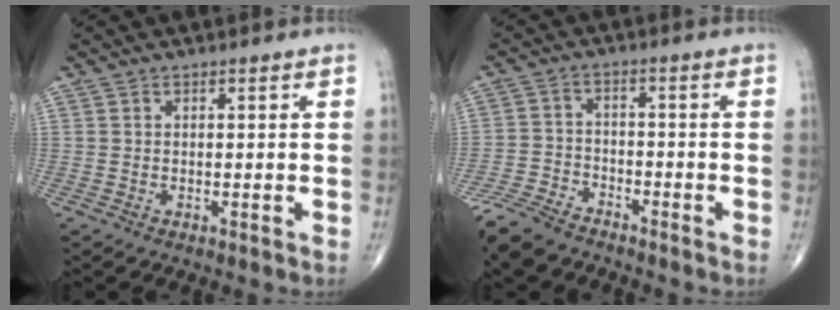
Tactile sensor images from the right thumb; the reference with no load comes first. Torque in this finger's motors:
{"motor_torque": [1.54, 1.71, 0.12, -0.99, 0.06]}